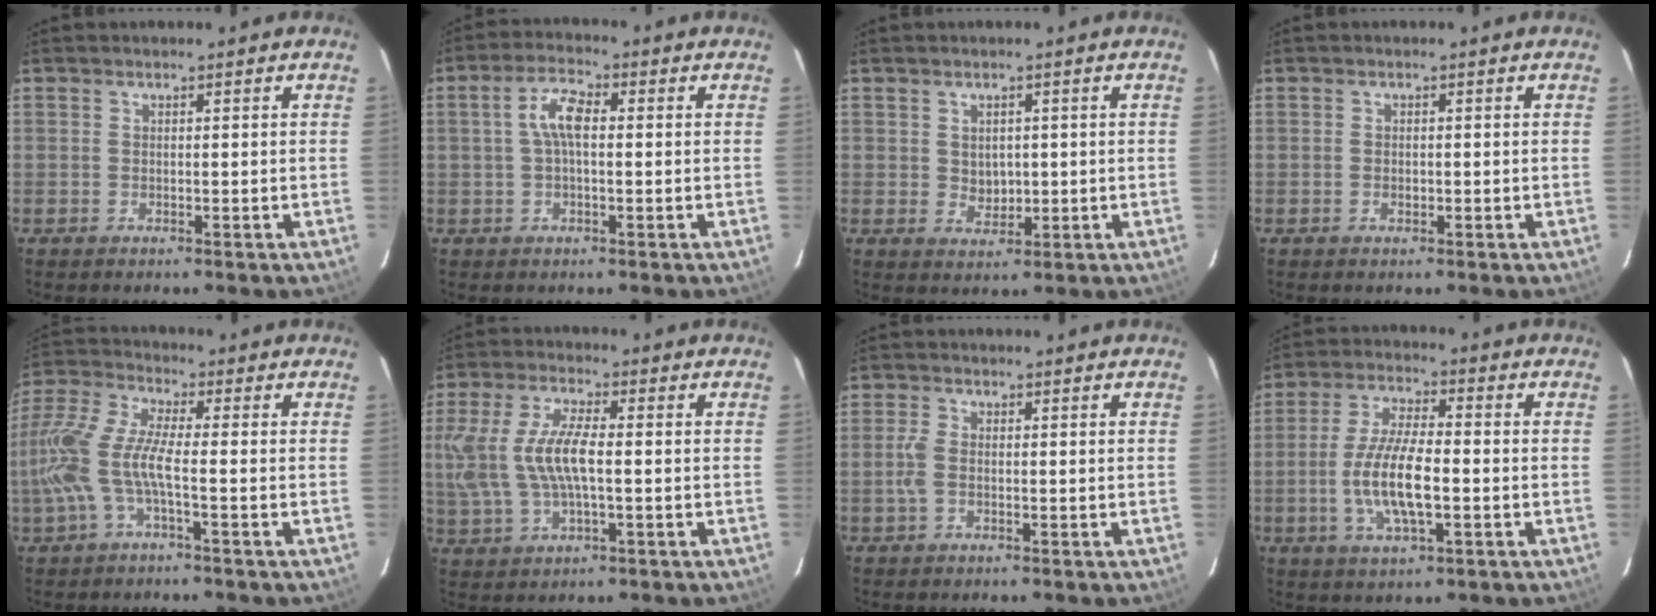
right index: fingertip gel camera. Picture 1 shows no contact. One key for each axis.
{"total": 5.4, "fx": 0.4, "fy": 2.1, "fz": 4.9, "tx": -0.100, "ty": 0.015, "tz": 0.005}
{"total": 3.3, "fx": 0.3, "fy": 2.8, "fz": 1.7, "tx": -0.025, "ty": -0.001, "tz": 0.011}
{"total": 1.0, "fx": -0.2, "fy": 0.7, "fz": 0.6, "tx": -0.012, "ty": 0.002, "tz": -0.004}
{"total": 12.6, "fx": -3.3, "fy": 2.9, "fz": 11.9, "tx": -0.257, "ty": -0.002, "tz": -0.068}
{"total": 12.2, "fx": -0.1, "fy": 4.8, "fz": 11.2, "tx": -0.237, "ty": 0.004, "tz": 0.003}
{"total": 2.9, "fx": -0.6, "fy": 1.5, "fz": 2.4, "tx": -0.060, "ty": 0.003, "tz": -0.013}
{"total": 11.2, "fx": -2.4, "fy": 3.4, "fz": 10.4, "tx": -0.210, "ty": -0.004, "tz": -0.046}